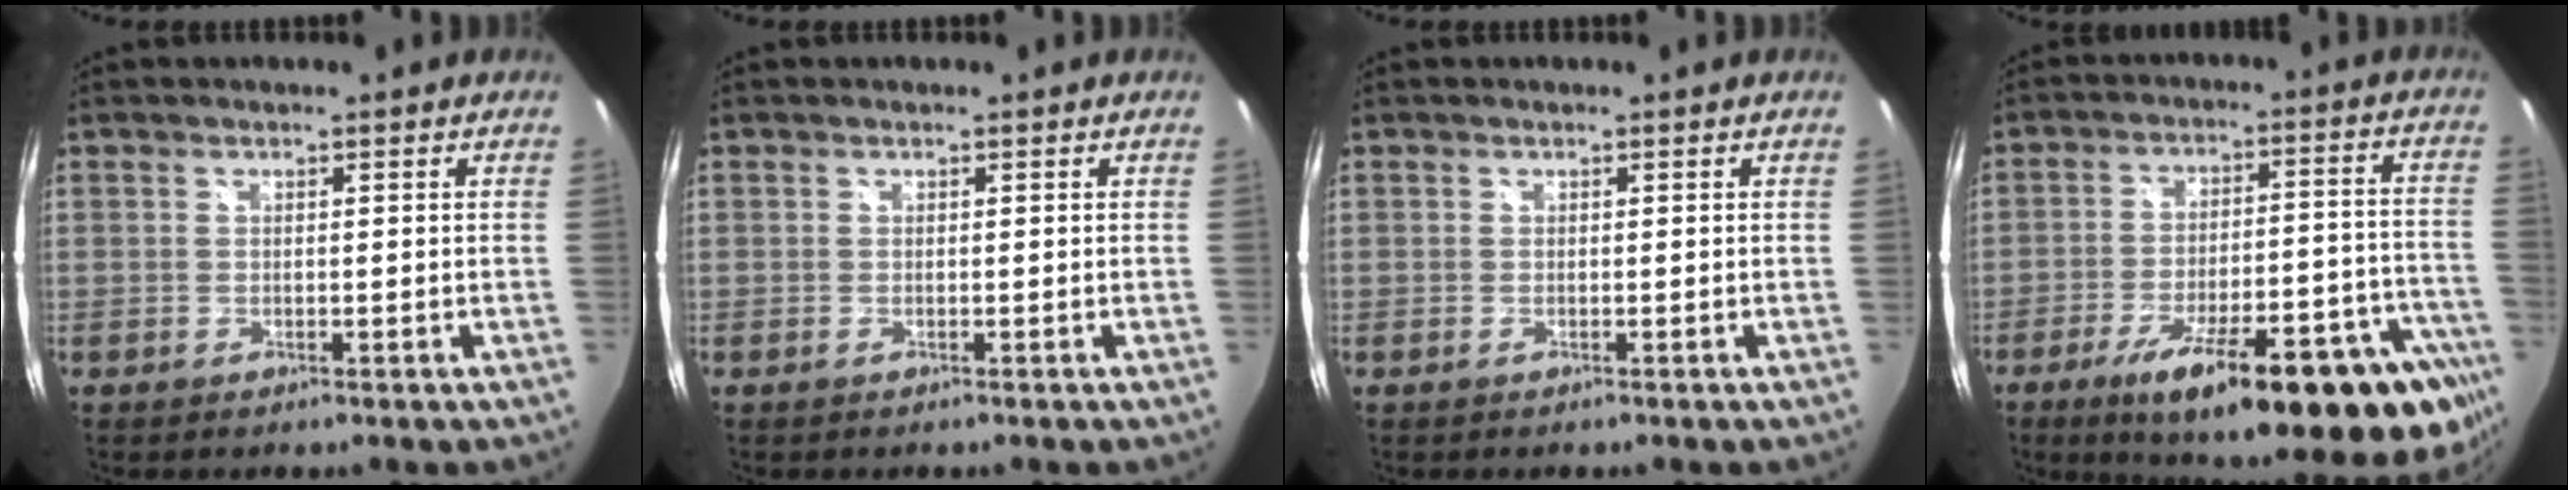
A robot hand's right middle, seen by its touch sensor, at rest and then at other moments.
{"total": 0.0}
{"total": 0.0}
{"total": 29.4, "force": [-19.2, 7.3, 21.0], "torque": [-0.282, -0.022, -0.259]}